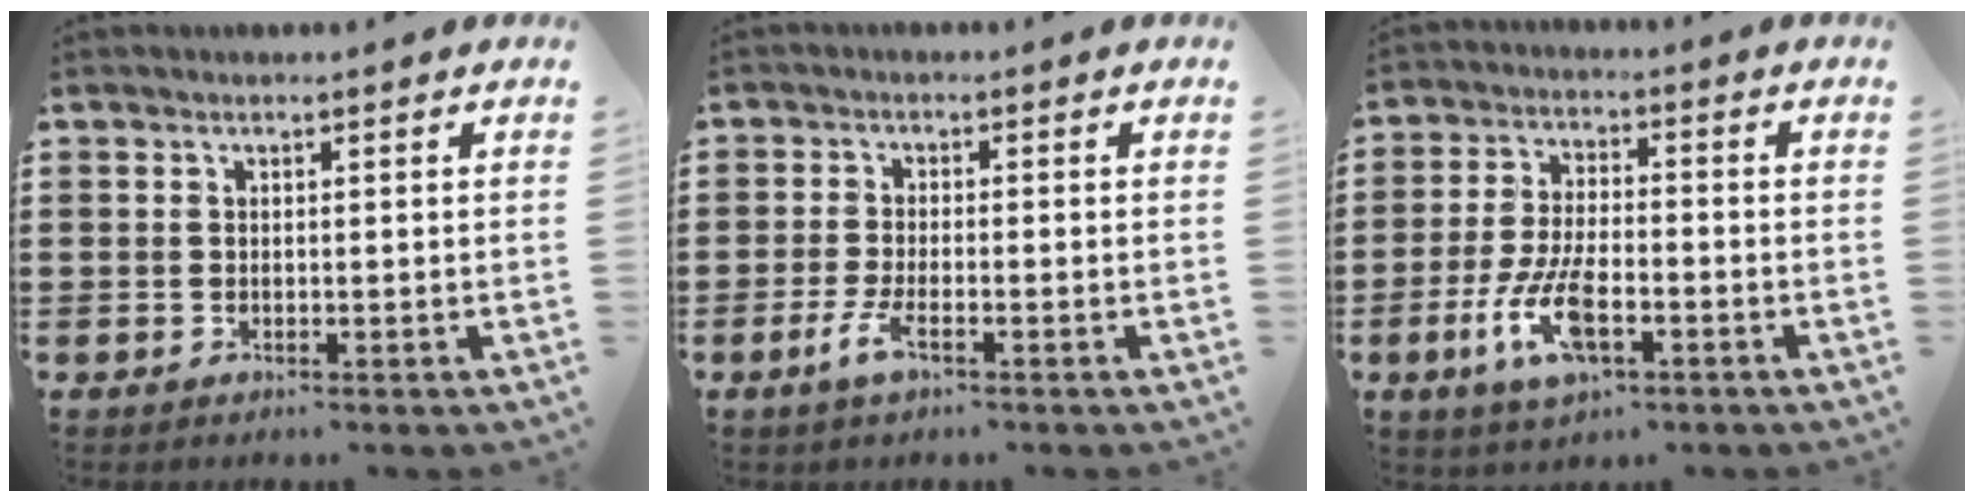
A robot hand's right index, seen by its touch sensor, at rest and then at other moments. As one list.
[{"total": 3.5, "force": [-1.9, 0.6, 2.9], "torque": [-0.077, -0.014, -0.042]}, {"total": 9.4, "force": [-3.8, 3.6, 7.7], "torque": [-0.177, -0.011, -0.072]}]